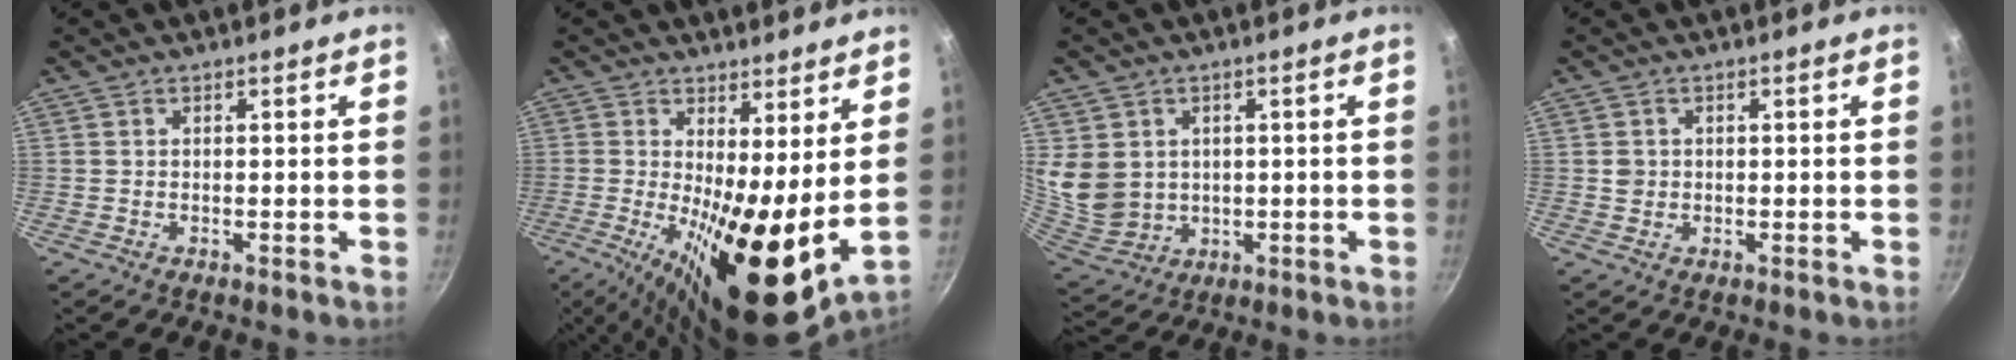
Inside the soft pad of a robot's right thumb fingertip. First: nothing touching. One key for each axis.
{"total": 16.0, "fx": 1.7, "fy": 5.4, "fz": 15.0, "tx": -0.227, "ty": -0.043, "tz": 0.027}
{"total": 10.5, "fx": 1.8, "fy": 8.9, "fz": 5.2, "tx": -0.087, "ty": -0.019, "tz": 0.058}
{"total": 1.7, "fx": 0.1, "fy": 1.6, "fz": 0.6, "tx": -0.003, "ty": 0.006, "tz": 0.001}